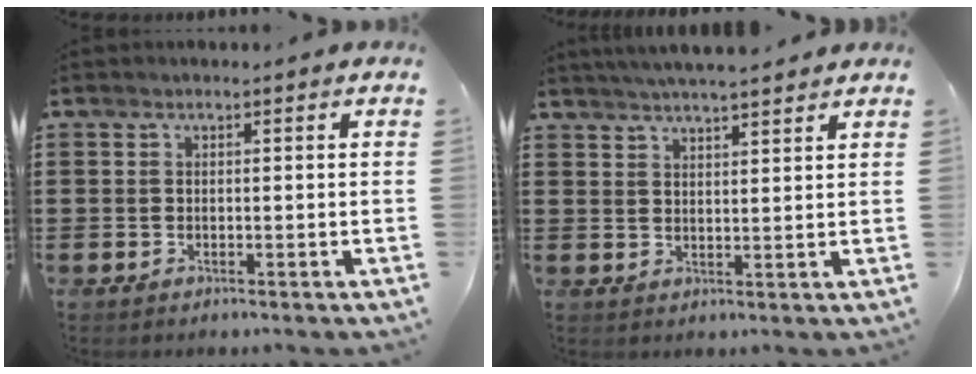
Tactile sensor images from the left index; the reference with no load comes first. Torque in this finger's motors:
{"motor_torque": [1.08, -1.05, 0.21, 0.06]}